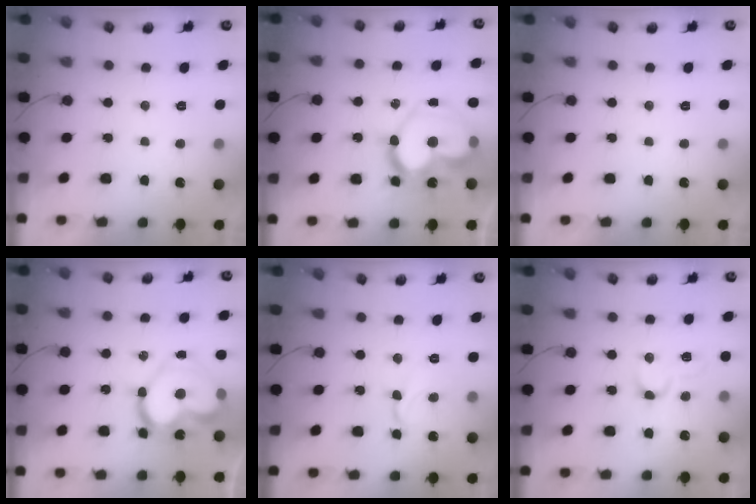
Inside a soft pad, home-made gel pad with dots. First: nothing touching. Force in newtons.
{"total": 20.7, "press": 20.6, "slide": 2.2}
{"total": 0.0}
{"total": 18.1, "press": 18.0, "slide": 2.1}
{"total": 7.2, "press": 7.2, "slide": 0.7}
{"total": 4.4, "press": 4.3, "slide": 0.6}